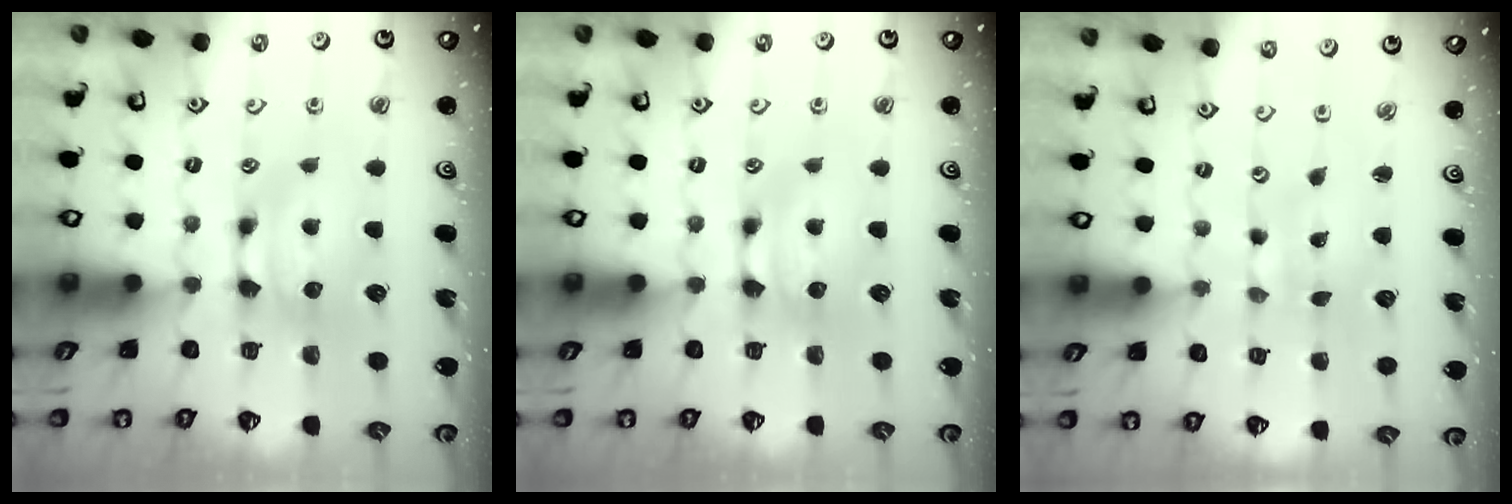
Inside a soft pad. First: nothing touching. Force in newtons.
{"total": 0.0}
{"total": 6.4, "press": 6.4, "slide": 0.4}